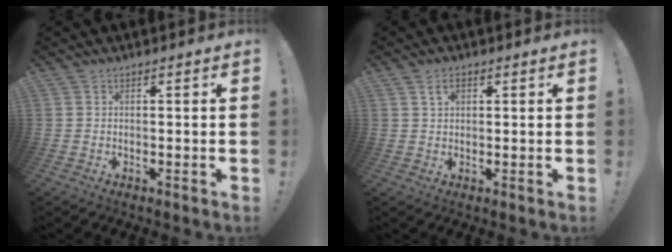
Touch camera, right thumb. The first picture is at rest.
{"total": 2.8, "force": [1.3, 1.6, 1.8], "torque": [-0.031, 0.000, 0.021]}